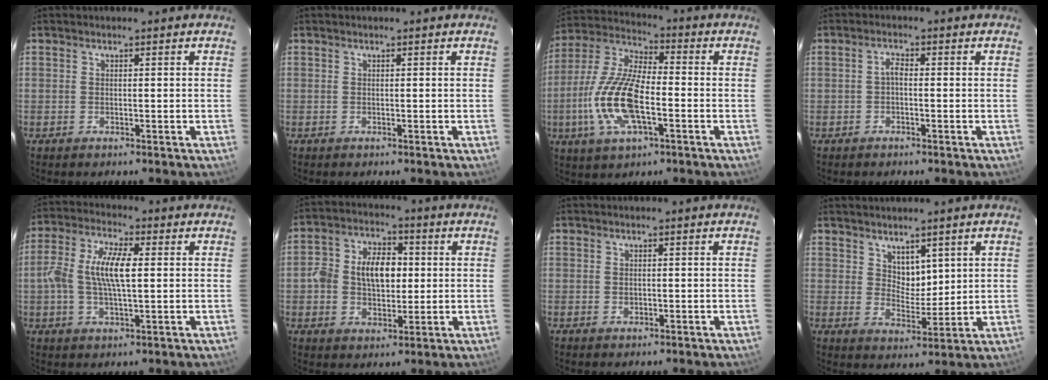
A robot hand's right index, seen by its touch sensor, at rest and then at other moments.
{"total": 0.0}
{"total": 15.7, "force": [-4.1, 6.0, 13.9], "torque": [-0.298, -0.003, -0.084]}
{"total": 1.5, "force": [-0.5, 0.6, 1.2], "torque": [-0.025, 0.007, -0.012]}
{"total": 9.9, "force": [0.7, 3.6, 9.2], "torque": [-0.186, 0.012, 0.010]}
{"total": 10.3, "force": [0.6, 7.0, 7.5], "torque": [-0.143, 0.023, 0.009]}
{"total": 0.8, "force": [0.1, 0.7, 0.4], "torque": [-0.005, 0.001, 0.003]}
{"total": 5.0, "force": [3.1, 3.1, 2.5], "torque": [-0.030, 0.000, 0.059]}